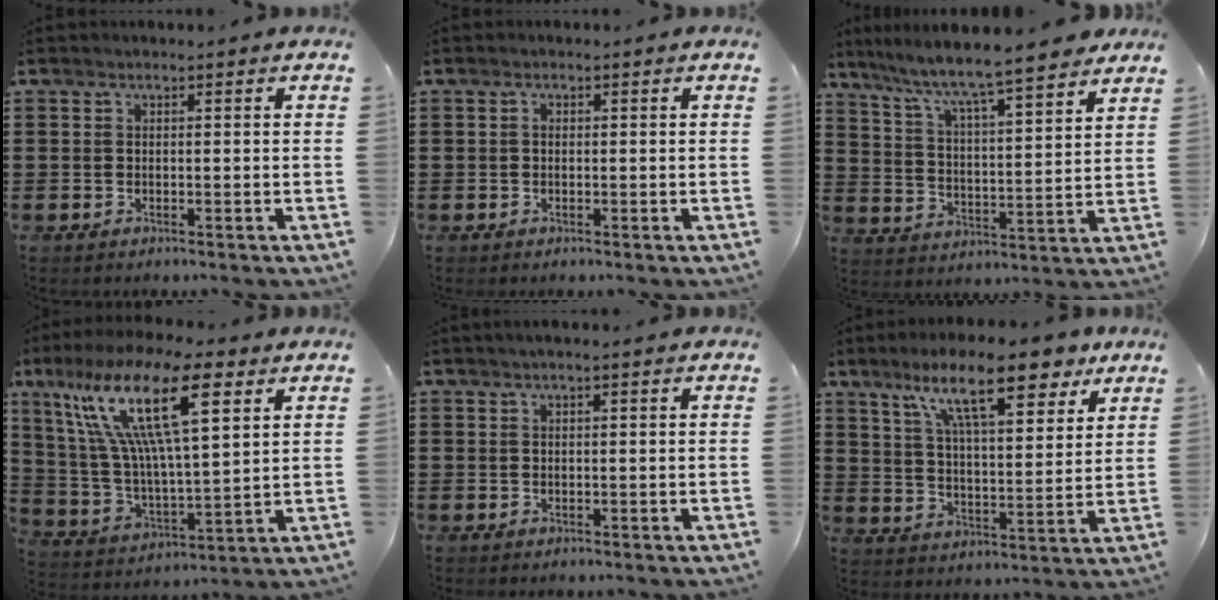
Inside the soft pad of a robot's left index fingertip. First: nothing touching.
{"total": 0.6, "force": [-0.1, 0.4, 0.3], "torque": [-0.009, 0.002, -0.003]}
{"total": 6.3, "force": [5.9, -0.2, 2.4], "torque": [-0.074, -0.043, 0.094]}
{"total": 17.9, "force": [9.2, 5.3, 14.4], "torque": [-0.305, -0.017, 0.152]}
{"total": 0.9, "force": [0.4, 0.1, 0.8], "torque": [-0.016, 0.003, 0.007]}
{"total": 14.3, "force": [9.8, 3.4, 9.8], "torque": [-0.180, -0.027, 0.164]}